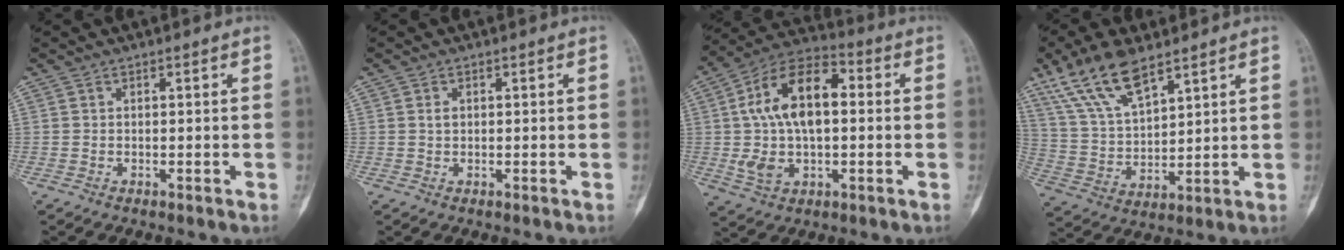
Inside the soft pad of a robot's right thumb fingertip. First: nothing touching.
{"total": 1.2, "force": [0.3, 0.9, 0.7], "torque": [-0.006, 0.000, 0.005]}
{"total": 17.7, "force": [1.4, 10.3, 14.4], "torque": [-0.240, 0.031, 0.021]}
{"total": 14.0, "force": [9.3, 5.5, 8.8], "torque": [-0.154, -0.031, 0.191]}